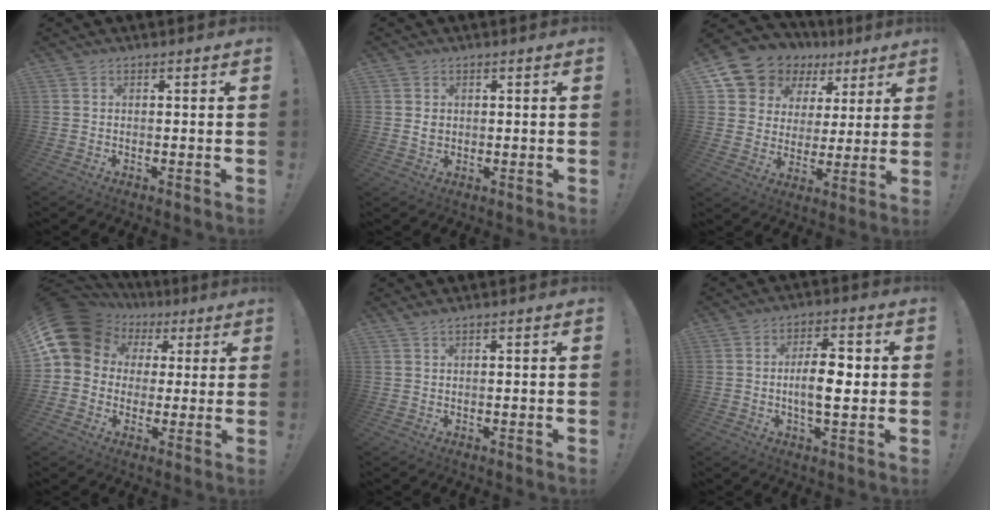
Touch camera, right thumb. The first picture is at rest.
{"total": 1.7, "force": [0.4, 1.5, 0.7], "torque": [-0.007, -0.001, 0.007]}
{"total": 11.6, "force": [7.8, 8.3, 2.6], "torque": [-0.051, -0.063, 0.156]}
{"total": 15.5, "force": [5.5, 12.6, 7.1], "torque": [-0.128, -0.026, 0.117]}
{"total": 1.2, "force": [0.9, -0.1, 0.8], "torque": [-0.017, -0.001, 0.016]}
{"total": 9.5, "force": [-0.6, 3.8, 8.6], "torque": [-0.143, 0.009, -0.016]}